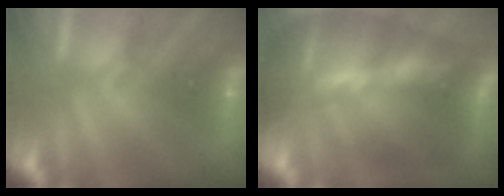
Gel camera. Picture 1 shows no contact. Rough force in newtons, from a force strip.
{"total": 11.1}